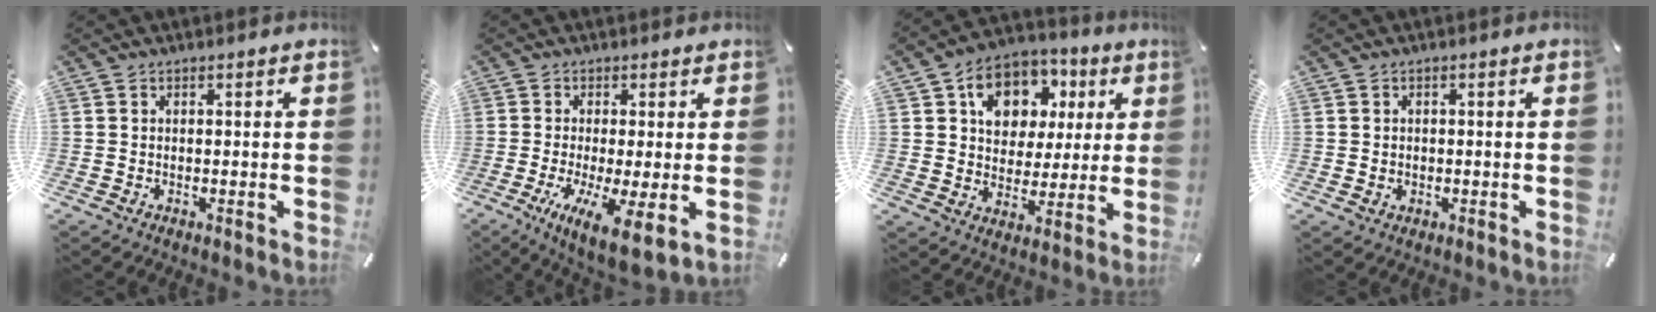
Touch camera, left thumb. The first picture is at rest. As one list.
[{"total": 8.7, "force": [-1.6, 1.6, 8.4], "torque": [-0.157, -0.022, -0.023]}, {"total": 12.1, "force": [4.2, 9.9, 5.4], "torque": [-0.093, -0.012, 0.080]}, {"total": 1.4, "force": [0.1, 1.4, 0.3], "torque": [-0.008, 0.007, -0.001]}]